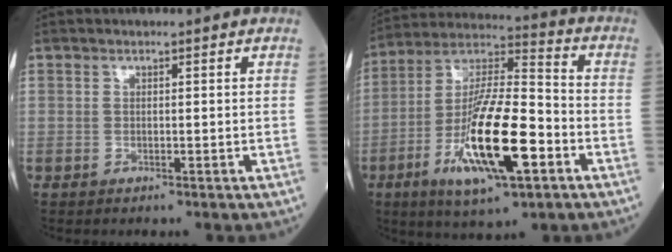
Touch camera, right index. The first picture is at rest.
{"total": 18.2, "force": [-6.2, 3.8, 16.7], "torque": [-0.328, -0.011, -0.104]}